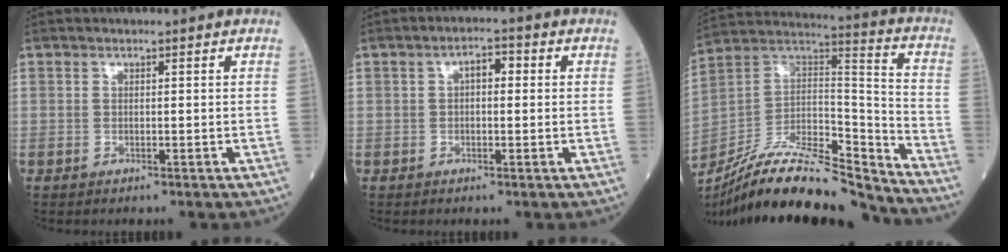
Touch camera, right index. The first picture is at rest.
{"total": 3.1, "force": [0.5, 1.4, 2.7], "torque": [-0.041, 0.017, 0.004]}
{"total": 21.8, "force": [-19.6, 2.7, 9.2], "torque": [-0.190, 0.023, -0.343]}